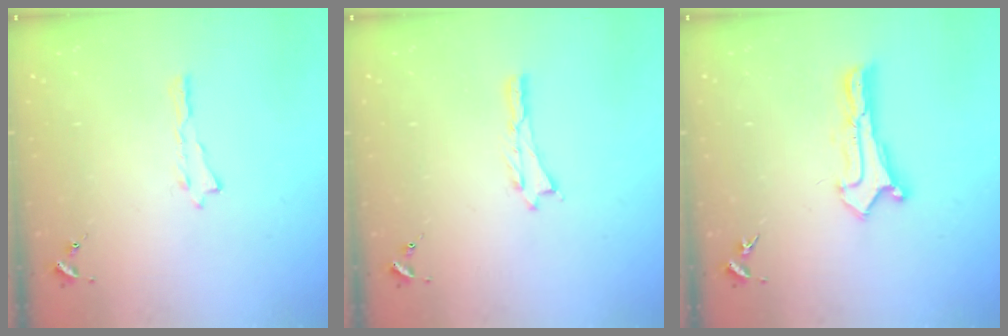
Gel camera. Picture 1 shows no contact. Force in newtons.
{"total": 0.0}
{"total": 0.8, "press": 0.8, "slide": 0.0}